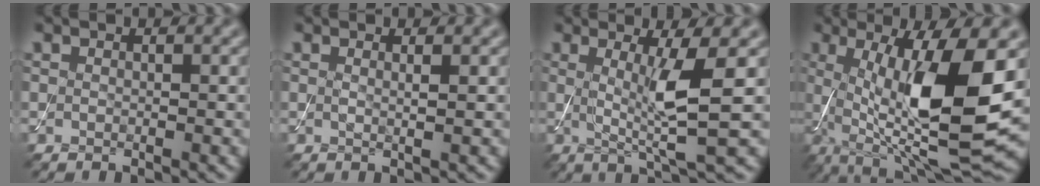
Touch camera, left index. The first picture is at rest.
{"total": 1.1, "force": [0.3, 0.4, 1.0], "torque": [-0.009, -0.001, 0.000]}
{"total": 5.2, "force": [0.5, 0.6, 5.1], "torque": [-0.094, -0.009, 0.012]}
{"total": 13.5, "force": [0.4, 3.7, 12.9], "torque": [-0.213, -0.014, 0.011]}